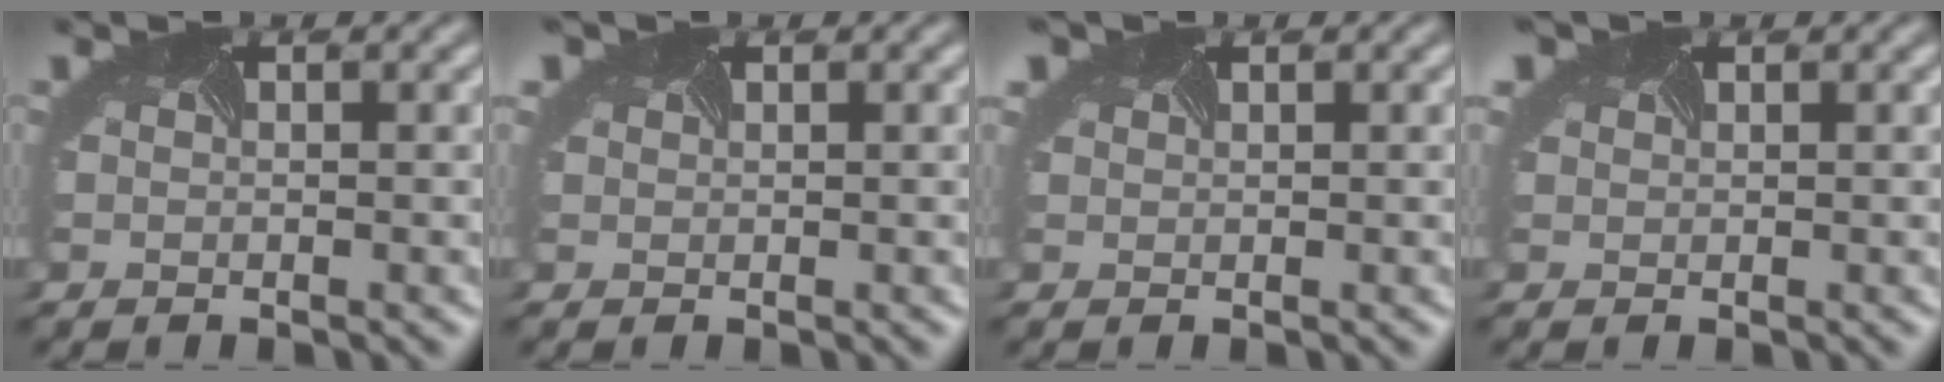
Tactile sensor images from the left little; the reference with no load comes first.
{"total": 1.9, "force": [0.8, 1.5, 0.9], "torque": [-0.006, 0.017, -0.006]}
{"total": 1.9, "force": [0.9, 1.4, 0.9], "torque": [-0.006, 0.017, -0.003]}
{"total": 2.3, "force": [1.0, 1.7, 1.1], "torque": [-0.013, 0.018, -0.004]}